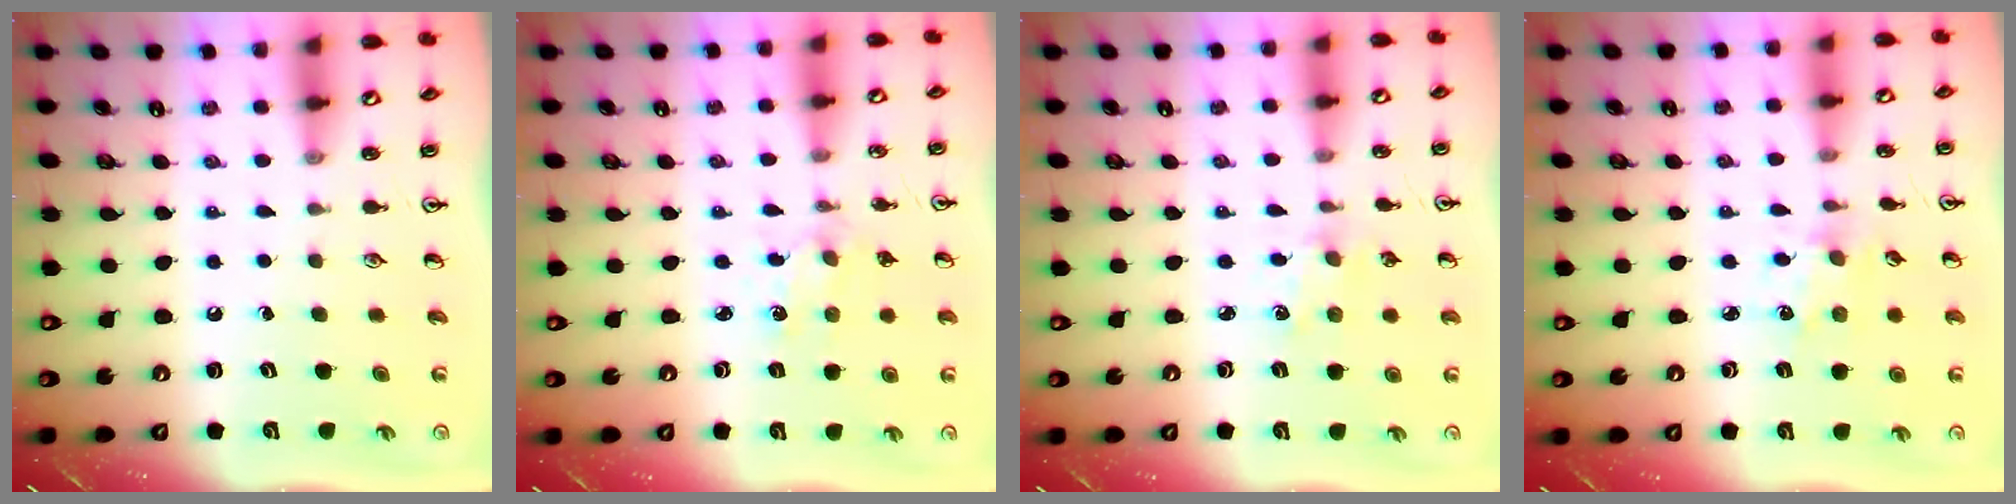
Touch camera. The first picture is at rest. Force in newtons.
{"total": 1.8, "press": 1.8, "slide": 0.4}
{"total": 1.8, "press": 1.7, "slide": 0.2}
{"total": 1.6, "press": 1.6, "slide": 0.0}